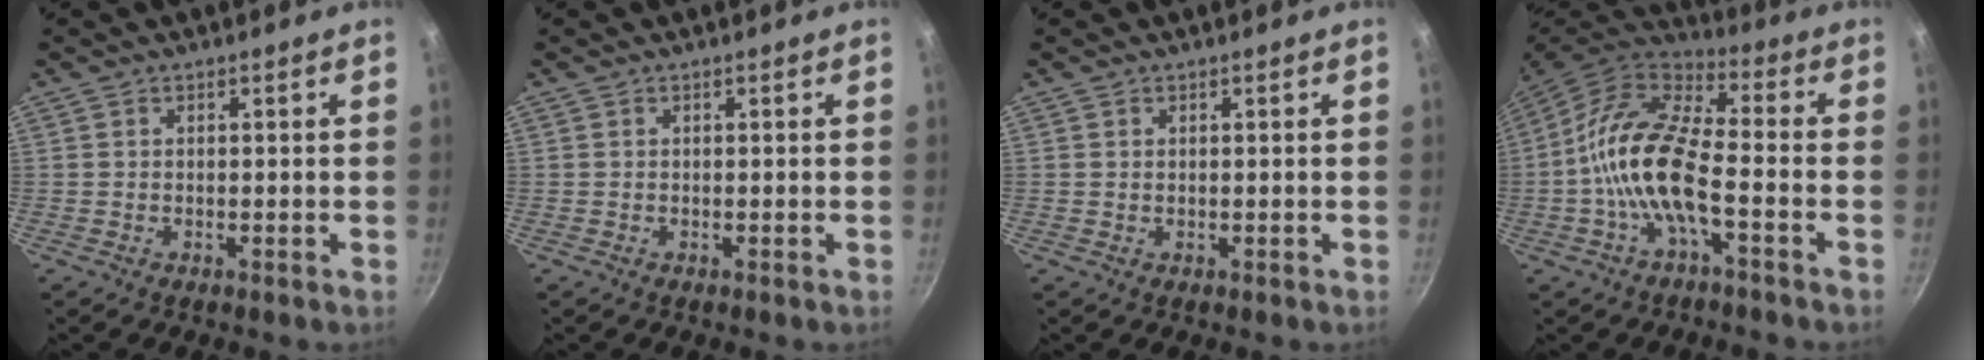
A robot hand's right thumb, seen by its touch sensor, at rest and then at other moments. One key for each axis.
{"total": 0.0}
{"total": 0.0}
{"total": 15.1, "fx": -3.6, "fy": 6.0, "fz": 13.4, "tx": -0.254, "ty": 0.041, "tz": -0.087}